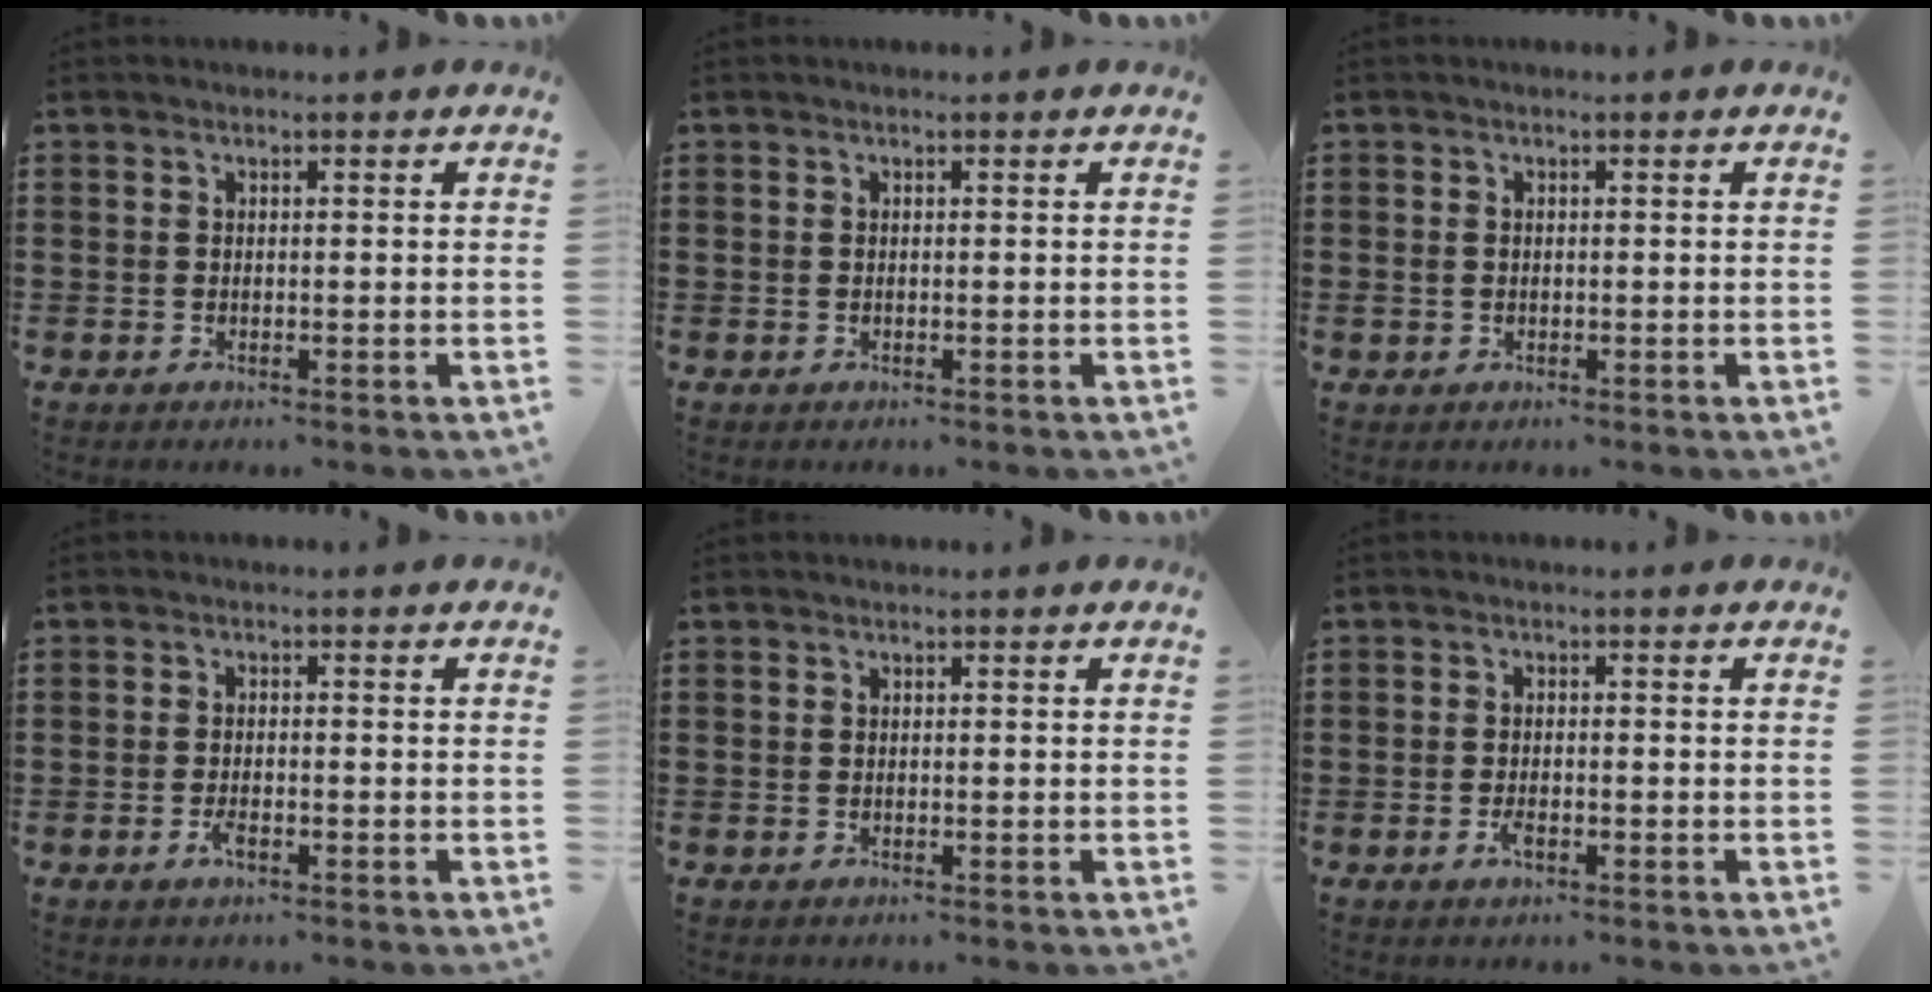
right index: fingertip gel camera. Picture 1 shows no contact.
{"total": 0.0}
{"total": 0.9, "force": [-0.2, 0.8, 0.3], "torque": [-0.009, 0.006, -0.005]}
{"total": 2.0, "force": [-1.0, 0.7, 1.6], "torque": [-0.036, -0.002, -0.021]}
{"total": 0.0}
{"total": 2.0, "force": [-0.9, 0.8, 1.6], "torque": [-0.037, -0.001, -0.018]}